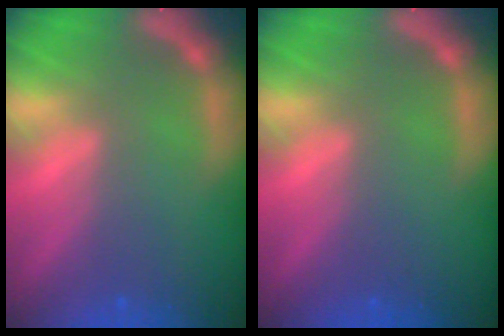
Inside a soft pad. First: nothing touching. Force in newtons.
{"total": 0.0}